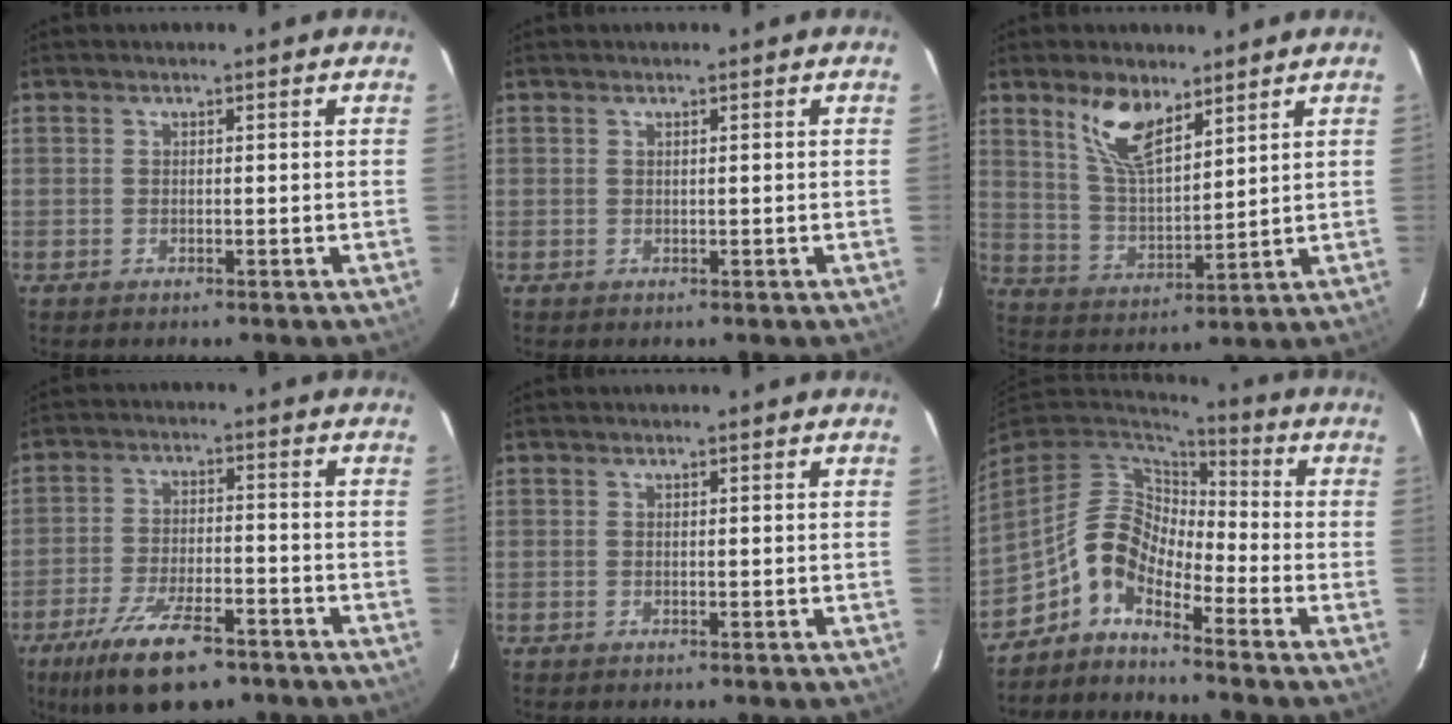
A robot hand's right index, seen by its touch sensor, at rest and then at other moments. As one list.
[{"total": 0.0}, {"total": 10.0, "force": [6.5, 4.0, 6.5], "torque": [-0.124, 0.006, 0.132]}, {"total": 14.0, "force": [-9.5, 4.9, 9.1], "torque": [-0.195, -0.025, -0.161]}, {"total": 0.0}, {"total": 8.3, "force": [-5.1, 4.0, 5.2], "torque": [-0.103, 0.023, -0.117]}]